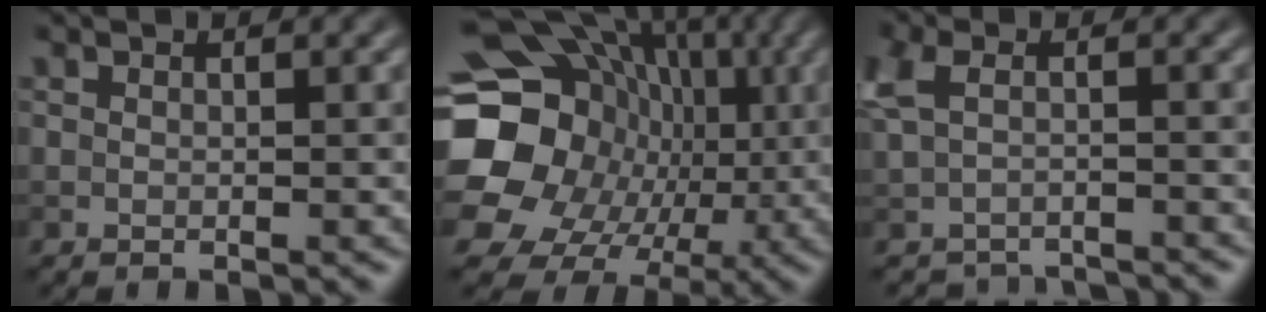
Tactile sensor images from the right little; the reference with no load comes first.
{"total": 20.6, "force": [-0.5, 18.3, 9.5], "torque": [-0.206, 0.014, -0.039]}
{"total": 4.2, "force": [-3.3, 1.8, 1.8], "torque": [-0.045, -0.023, -0.055]}